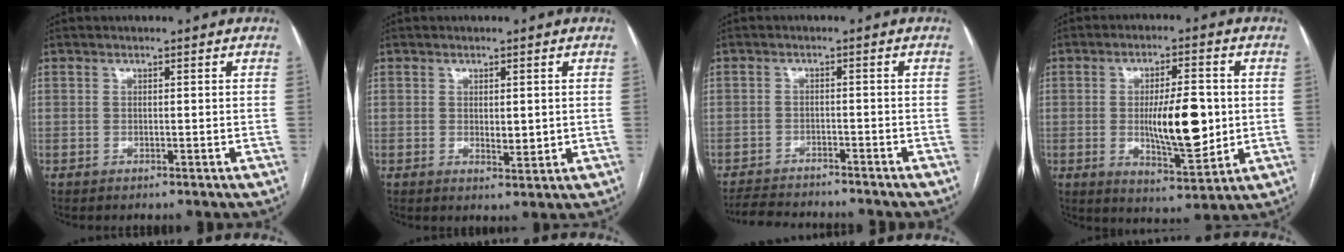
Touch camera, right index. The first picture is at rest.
{"total": 2.5, "force": [0.1, 1.0, 2.3], "torque": [-0.038, -0.007, 0.005]}
{"total": 8.7, "force": [-8.2, 1.3, 2.6], "torque": [-0.036, -0.004, -0.124]}
{"total": 11.6, "force": [-0.4, 3.2, 11.2], "torque": [-0.183, -0.007, -0.001]}